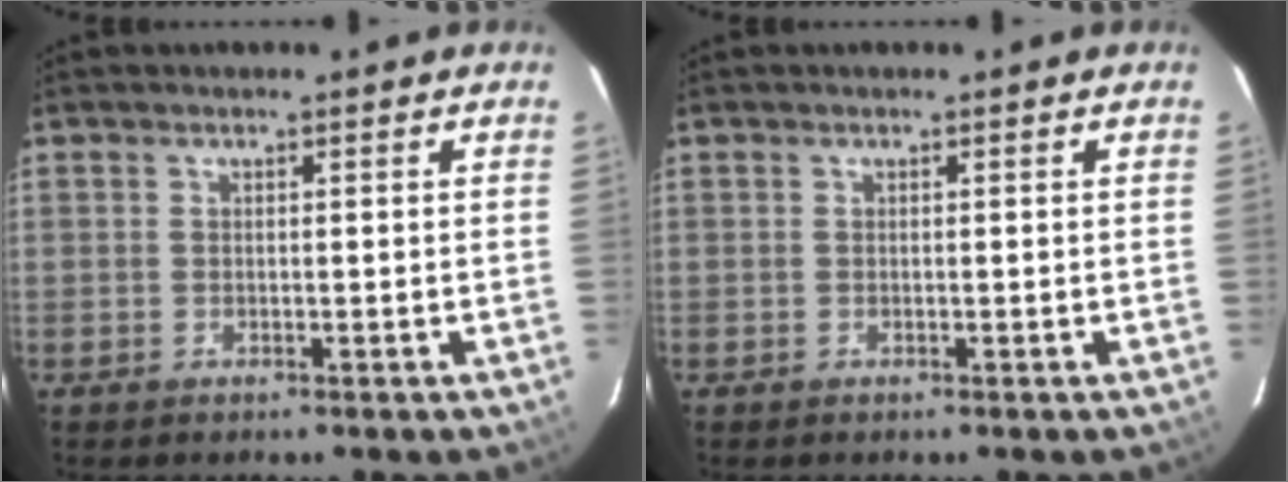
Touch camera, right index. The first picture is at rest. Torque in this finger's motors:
{"motor_torque": [0.00, 0.00, 0.00, 0.00]}